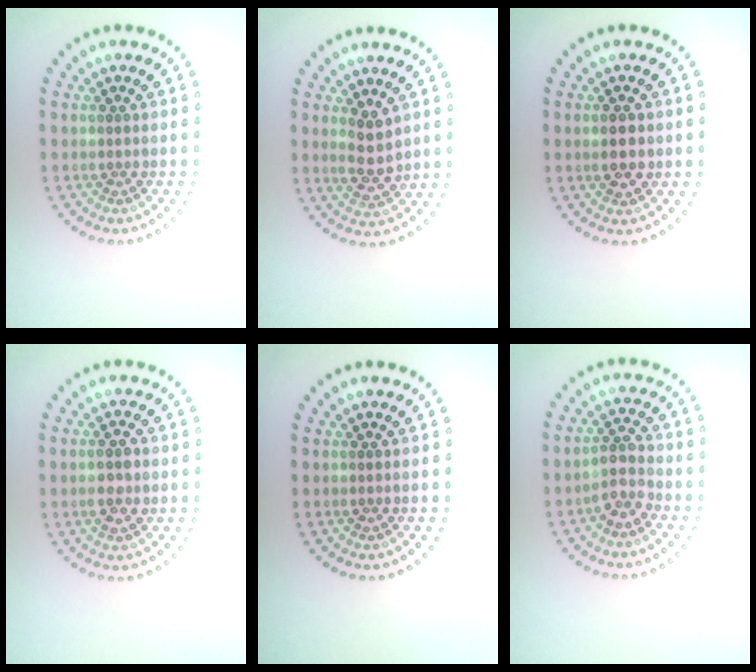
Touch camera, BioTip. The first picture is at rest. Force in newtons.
{"total": 2.7, "press": 2.5, "slide": 0.8}
{"total": 2.2, "press": 2.2, "slide": 0.1}
{"total": 2.2, "press": 2.2, "slide": 0.3}
{"total": 0.0}
{"total": 2.2, "press": 2.0, "slide": 1.0}